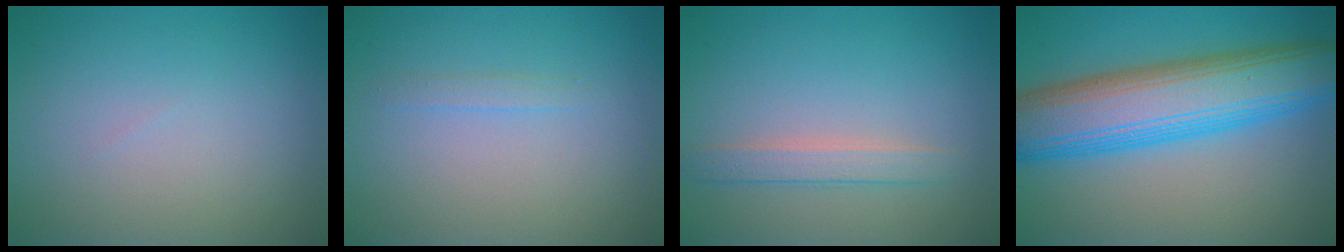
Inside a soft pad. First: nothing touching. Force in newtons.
{"total": 0.8, "press": 0.8, "slide": 0.0}
{"total": 2.1, "press": 2.1, "slide": 0.1}
{"total": 11.1, "press": 11.1, "slide": 0.1}